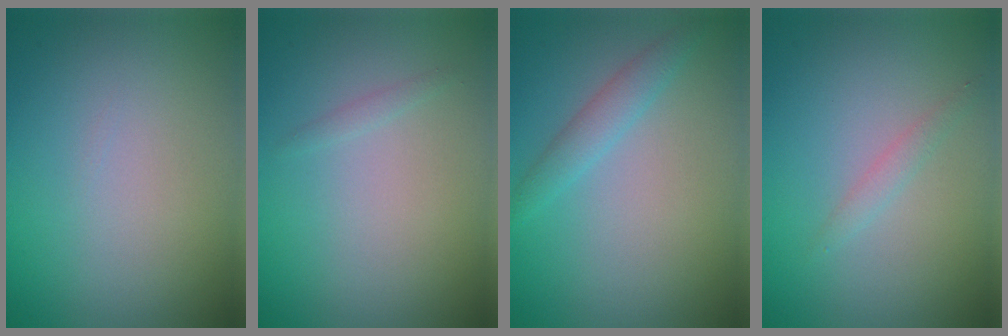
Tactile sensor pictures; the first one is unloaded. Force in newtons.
{"total": 0.6, "press": 0.6, "slide": 0.0}
{"total": 1.9, "press": 1.9, "slide": 0.1}
{"total": 1.0, "press": 1.0, "slide": 0.0}